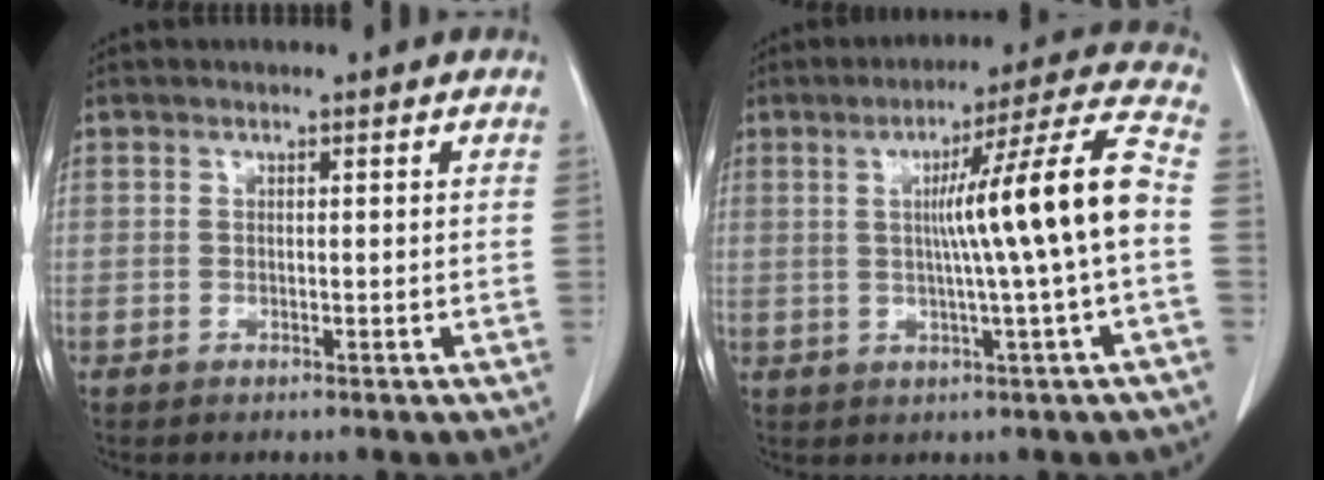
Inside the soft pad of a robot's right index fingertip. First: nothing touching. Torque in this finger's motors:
{"motor_torque": [1.39, -0.18, 0.63, 0.21]}